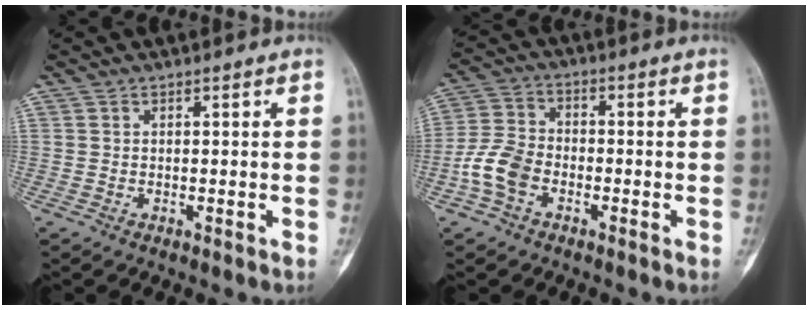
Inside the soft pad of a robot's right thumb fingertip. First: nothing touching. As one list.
[{"total": 7.8, "force": [-3.1, 5.2, 4.9], "torque": [-0.100, 0.022, -0.069]}]